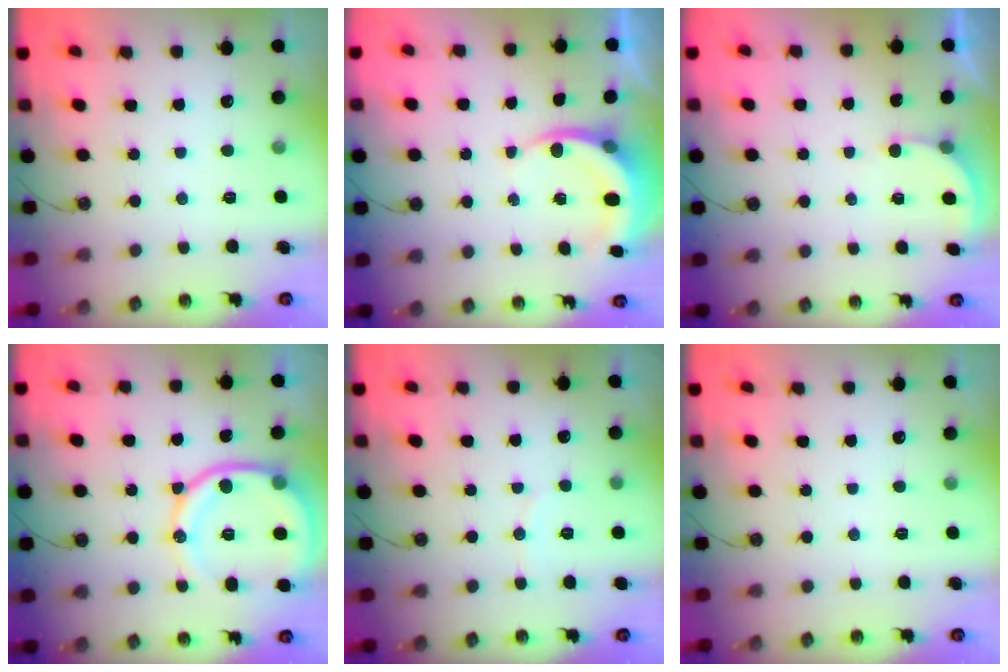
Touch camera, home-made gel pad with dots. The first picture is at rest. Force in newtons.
{"total": 4.7, "press": 4.7, "slide": 0.2}
{"total": 2.6, "press": 2.6, "slide": 0.0}
{"total": 15.8, "press": 15.6, "slide": 2.0}
{"total": 3.4, "press": 3.4, "slide": 0.4}
{"total": 0.0}